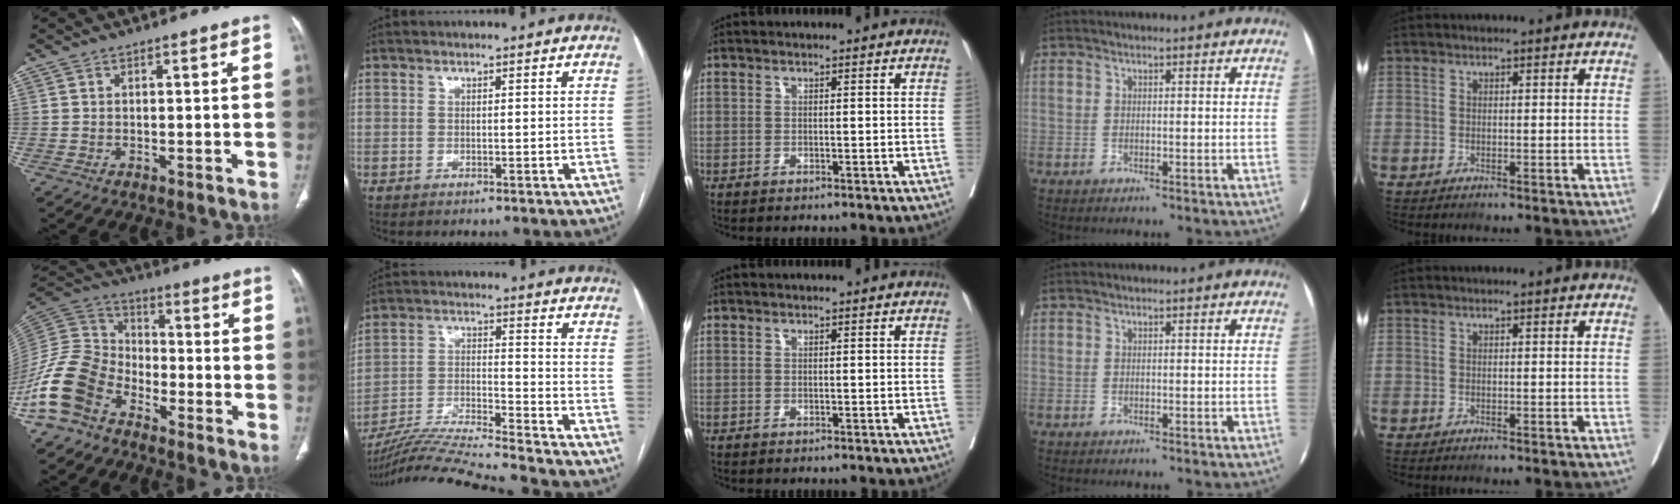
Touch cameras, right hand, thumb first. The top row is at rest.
{"thumb": {"total": 13.9, "force": [-8.6, 8.9, 6.3], "torque": [-0.124, 0.064, -0.182]}, "index": {"total": 17.3, "force": [-16.0, -2.2, 6.0], "torque": [-0.107, -0.017, -0.271]}}